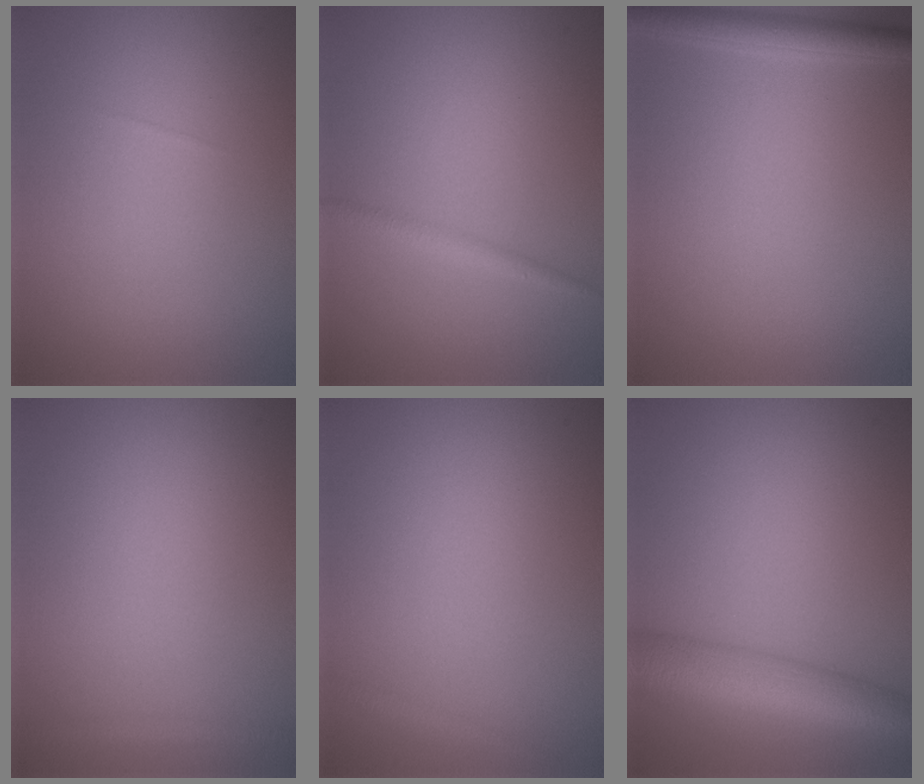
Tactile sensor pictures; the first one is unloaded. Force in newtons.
{"total": 1.3, "press": 1.3, "slide": 0.1}
{"total": 2.5, "press": 2.5, "slide": 0.1}
{"total": 1.0, "press": 1.0, "slide": 0.1}
{"total": 0.8, "press": 0.8, "slide": 0.0}
{"total": 6.7, "press": 6.7, "slide": 0.3}